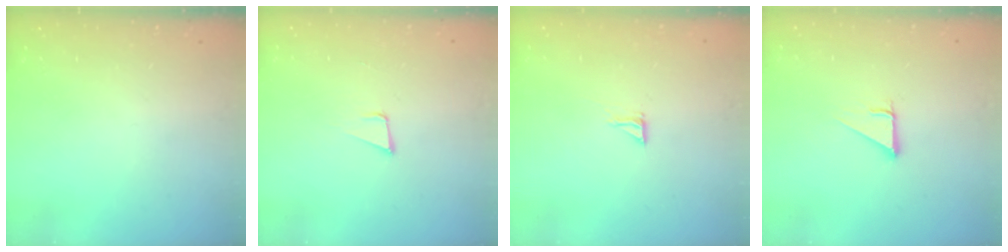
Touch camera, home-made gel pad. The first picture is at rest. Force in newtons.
{"total": 4.8, "press": 3.9, "slide": 2.7}
{"total": 4.2, "press": 4.2, "slide": 0.2}
{"total": 2.7, "press": 2.7, "slide": 0.0}